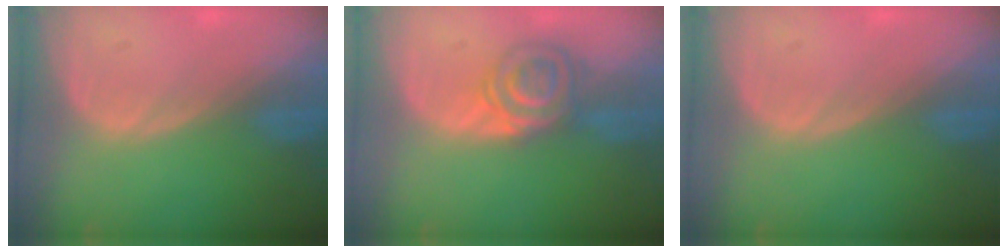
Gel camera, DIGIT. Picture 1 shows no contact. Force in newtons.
{"total": 6.8, "press": 5.9, "slide": 3.5}
{"total": 0.0}